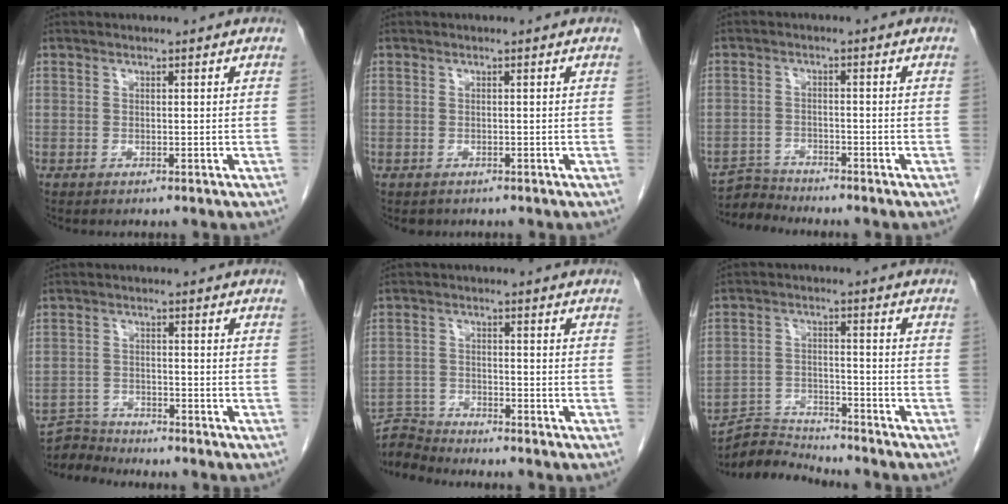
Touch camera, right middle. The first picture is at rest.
{"total": 0.8, "force": [-0.6, 0.5, 0.1], "torque": [-0.010, 0.001, -0.007]}
{"total": 3.5, "force": [-3.4, -0.1, -0.9], "torque": [0.017, -0.012, -0.063]}
{"total": 4.3, "force": [-4.3, 0.2, -0.7], "torque": [0.010, -0.009, -0.079]}
{"total": 5.9, "force": [-5.8, -0.4, -1.0], "torque": [0.014, 0.001, -0.109]}
{"total": 7.1, "force": [-7.0, -0.2, -1.1], "torque": [0.011, 0.002, -0.126]}